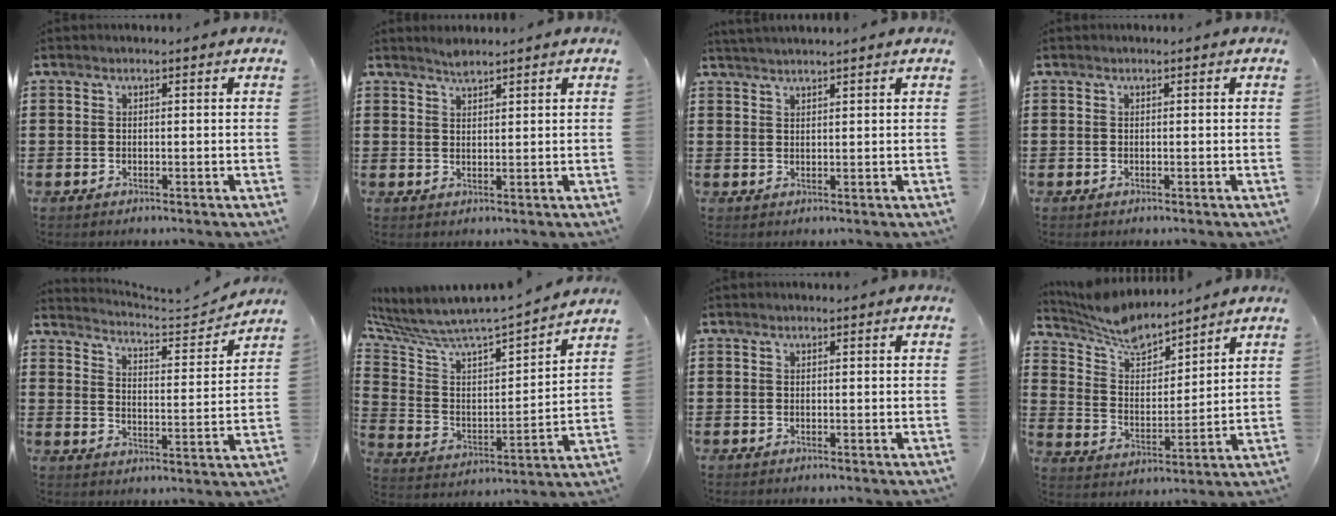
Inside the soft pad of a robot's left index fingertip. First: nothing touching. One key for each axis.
{"total": 1.9, "fx": 1.8, "fy": 0.1, "fz": 0.5, "tx": -0.013, "ty": 0.000, "tz": 0.035}
{"total": 1.6, "fx": 1.5, "fy": -0.3, "fz": 0.4, "tx": -0.009, "ty": 0.001, "tz": 0.030}
{"total": 0.0}
{"total": 3.7, "fx": 3.7, "fy": 0.1, "fz": 0.4, "tx": -0.025, "ty": -0.036, "tz": 0.055}
{"total": 5.0, "fx": 4.8, "fy": 0.6, "fz": 1.4, "tx": -0.058, "ty": -0.060, "tz": 0.073}
{"total": 0.0}
{"total": 7.6, "fx": 6.9, "fy": 1.4, "fz": 2.7, "tx": -0.080, "ty": -0.032, "tz": 0.125}